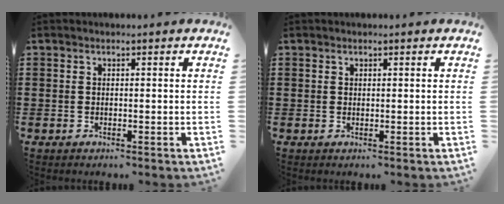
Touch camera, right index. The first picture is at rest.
{"total": 0.0}